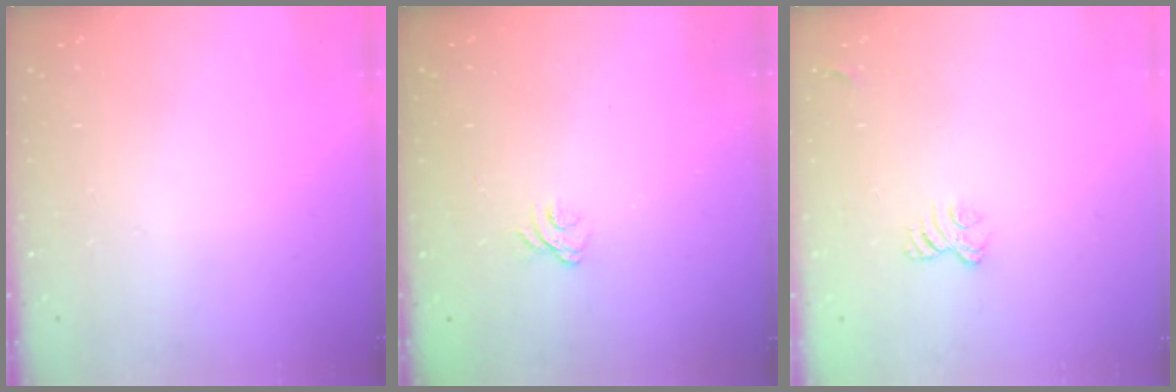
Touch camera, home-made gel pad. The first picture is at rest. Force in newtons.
{"total": 3.9, "press": 3.6, "slide": 1.3}
{"total": 3.4, "press": 3.1, "slide": 1.2}